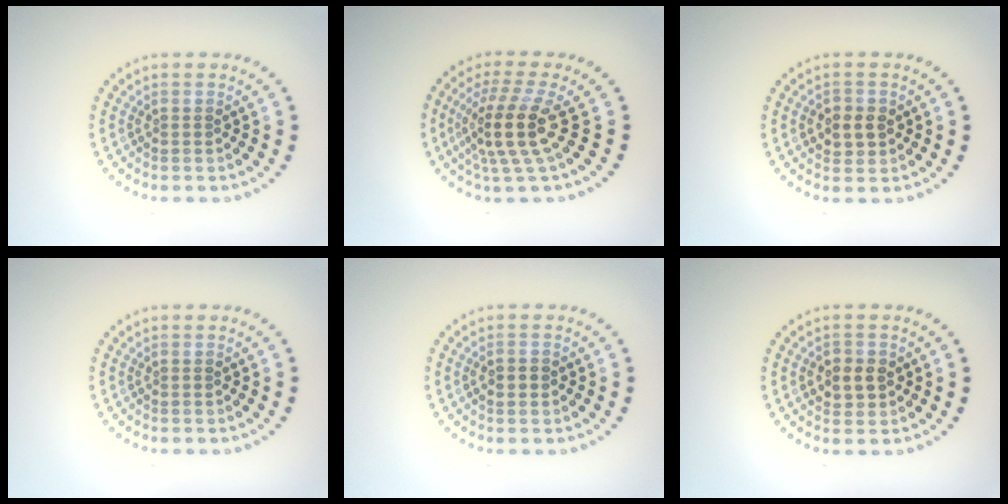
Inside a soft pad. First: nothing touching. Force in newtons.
{"total": 4.6, "press": 3.4, "slide": 3.0}
{"total": 2.6, "press": 2.5, "slide": 0.5}
{"total": 0.0}
{"total": 1.8, "press": 1.8, "slide": 0.0}
{"total": 2.6, "press": 2.5, "slide": 0.5}